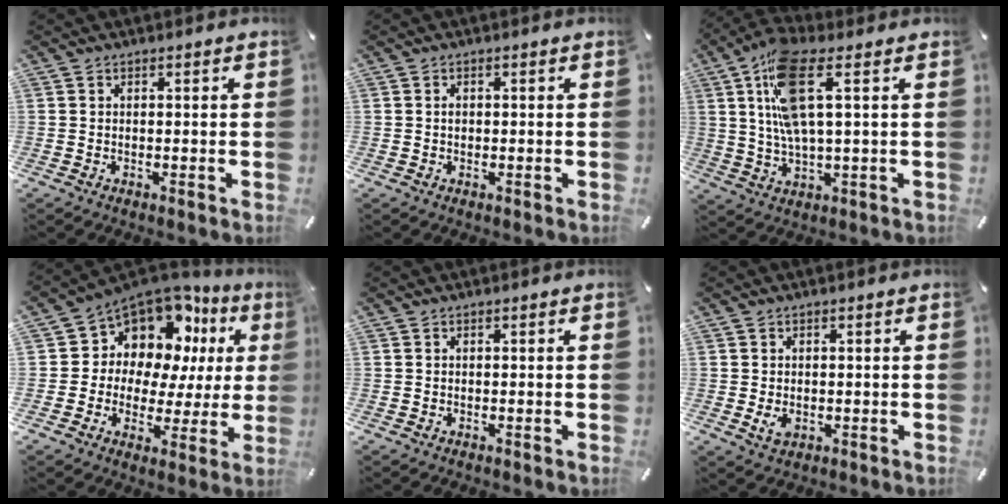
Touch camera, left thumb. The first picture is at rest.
{"total": 1.1, "force": [0.0, 0.7, 0.7], "torque": [-0.017, 0.002, -0.002]}
{"total": 12.9, "force": [4.1, 3.8, 11.6], "torque": [-0.248, -0.005, 0.069]}
{"total": 11.3, "force": [7.2, 8.0, 3.4], "torque": [-0.068, -0.077, 0.135]}
{"total": 0.0}
{"total": 2.5, "force": [-0.4, 1.8, 1.7], "torque": [-0.028, -0.004, -0.009]}